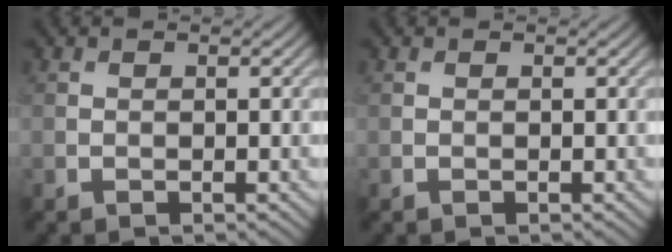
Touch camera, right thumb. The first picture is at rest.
{"total": 0.0}